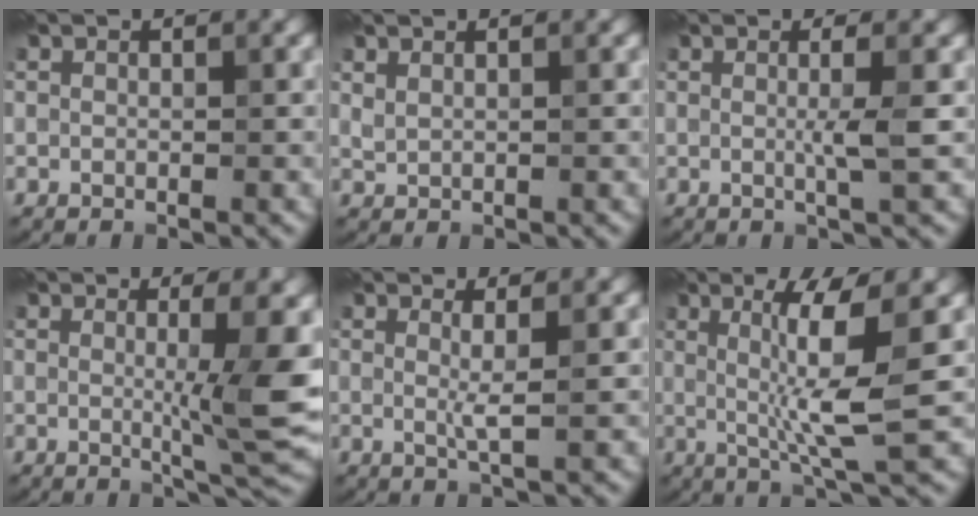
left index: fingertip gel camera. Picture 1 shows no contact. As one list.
[{"total": 0.8, "force": [0.7, 0.2, 0.3], "torque": [-0.009, 0.000, 0.016]}, {"total": 2.5, "force": [0.1, 0.3, 2.5], "torque": [-0.044, -0.003, -0.004]}, {"total": 6.7, "force": [0.2, 1.1, 6.6], "torque": [-0.088, -0.010, 0.006]}, {"total": 1.9, "force": [0.5, 0.4, 1.9], "torque": [-0.034, -0.005, 0.002]}, {"total": 6.6, "force": [0.7, 0.8, 6.6], "torque": [-0.114, -0.004, 0.016]}]